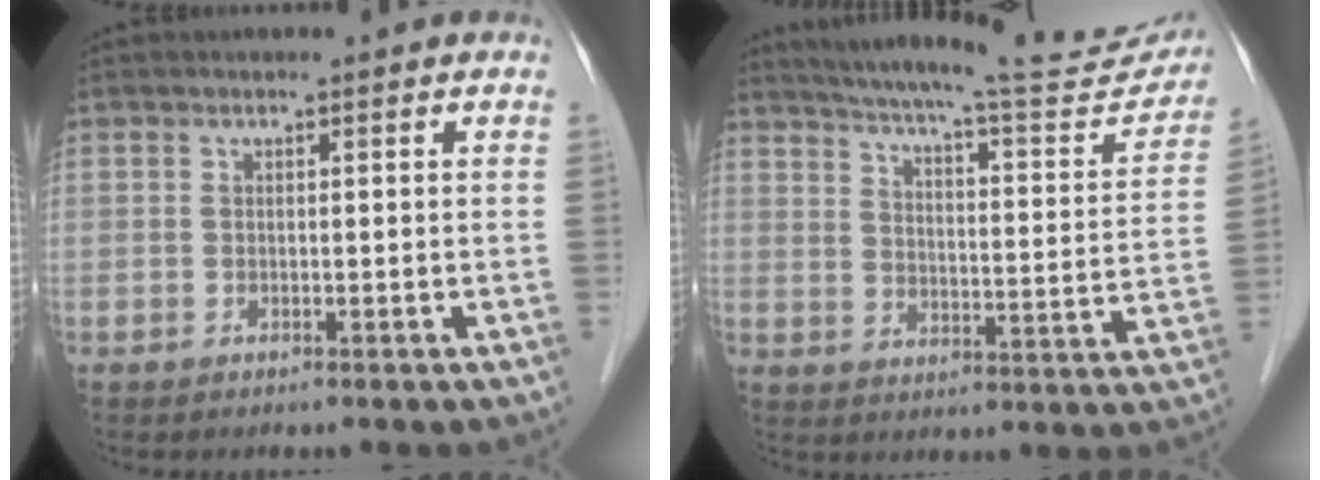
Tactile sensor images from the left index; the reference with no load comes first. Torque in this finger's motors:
{"motor_torque": [0.37, -0.38, 0.25, 0.04]}